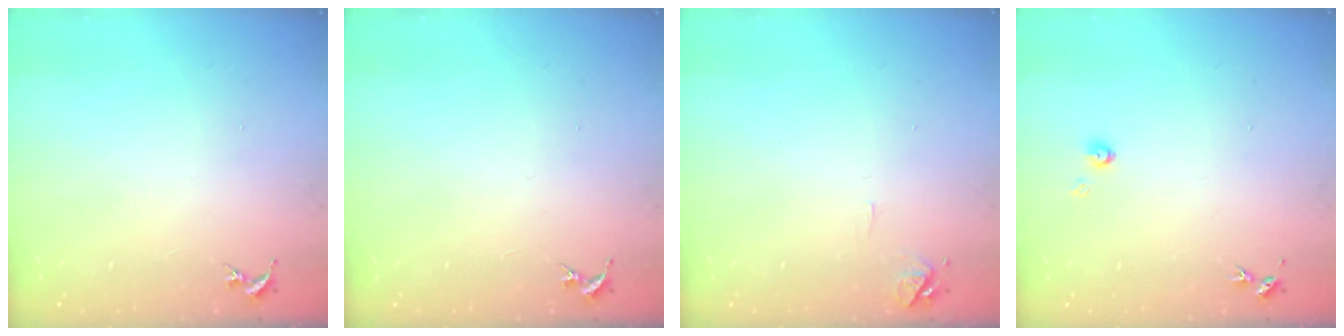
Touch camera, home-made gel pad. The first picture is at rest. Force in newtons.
{"total": 0.0}
{"total": 6.3, "press": 6.3, "slide": 0.7}
{"total": 3.2, "press": 3.2, "slide": 0.3}